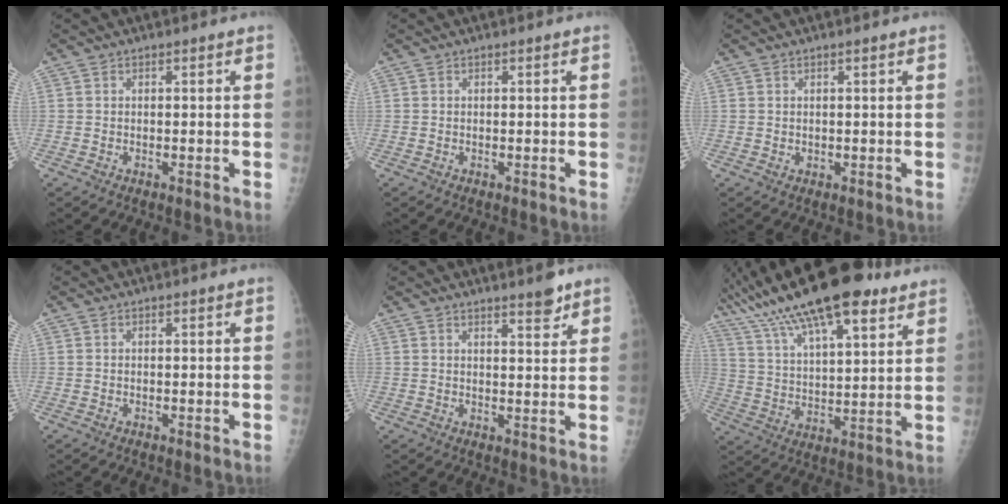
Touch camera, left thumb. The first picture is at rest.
{"total": 0.0}
{"total": 0.8, "force": [0.5, 0.4, 0.4], "torque": [0.000, -0.003, 0.009]}
{"total": 0.0}
{"total": 3.8, "force": [3.0, 0.8, 2.2], "torque": [-0.021, -0.023, 0.042]}
{"total": 24.1, "force": [15.8, 7.6, 16.5], "torque": [-0.277, -0.013, 0.268]}